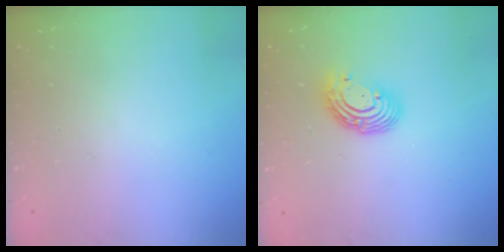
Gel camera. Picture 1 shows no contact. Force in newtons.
{"total": 9.8, "press": 9.7, "slide": 0.9}